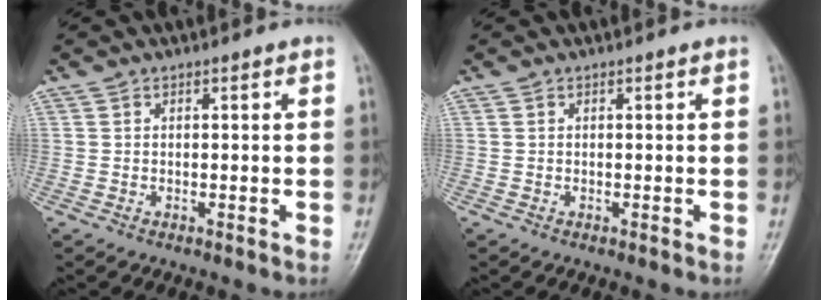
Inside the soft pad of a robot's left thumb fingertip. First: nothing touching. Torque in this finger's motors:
{"motor_torque": [0.00, 0.00, -0.03, -0.03, 0.00]}